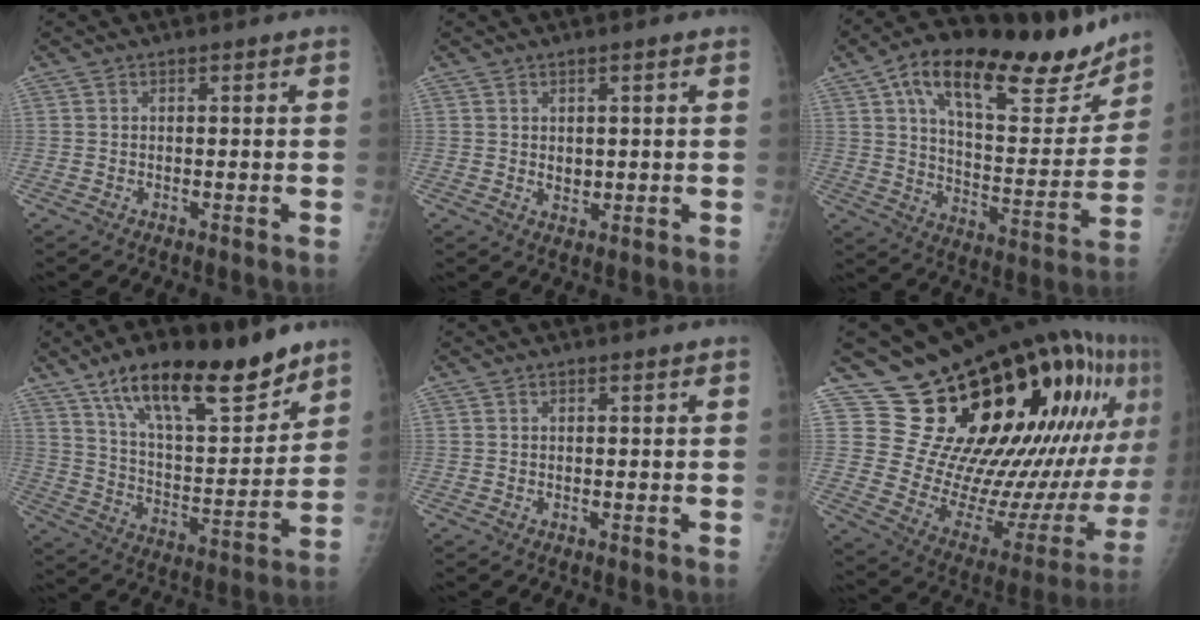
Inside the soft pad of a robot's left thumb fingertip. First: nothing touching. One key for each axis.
{"total": 2.4, "fx": 0.5, "fy": 1.6, "fz": 1.8, "tx": -0.015, "ty": -0.006, "tz": 0.012}
{"total": 27.3, "fx": 16.9, "fy": 10.6, "fz": 18.7, "tx": -0.232, "ty": -0.031, "tz": 0.260}
{"total": 21.6, "fx": 14.6, "fy": 7.7, "fz": 13.8, "tx": -0.181, "ty": -0.065, "tz": 0.247}
{"total": 0.0}
{"total": 31.3, "fx": 17.7, "fy": 14.1, "fz": 21.6, "tx": -0.266, "ty": -0.080, "tz": 0.278}